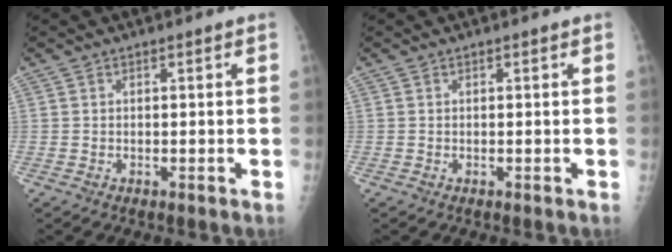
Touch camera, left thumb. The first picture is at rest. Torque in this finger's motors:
{"motor_torque": [0.00, 0.00, 0.00, -0.02, 0.00]}